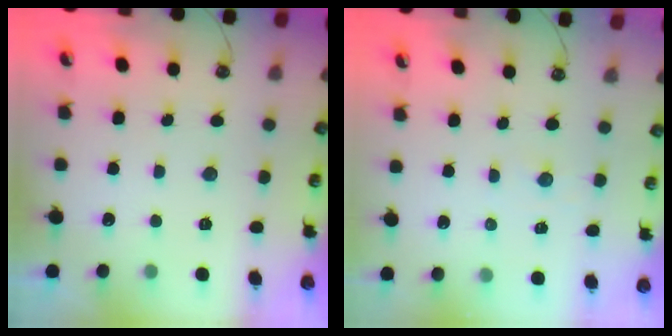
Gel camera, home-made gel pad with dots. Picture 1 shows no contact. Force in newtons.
{"total": 2.2, "press": 2.1, "slide": 0.3}